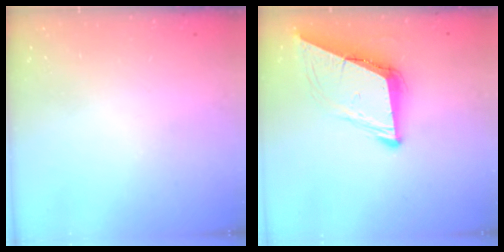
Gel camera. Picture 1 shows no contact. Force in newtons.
{"total": 9.5, "press": 9.4, "slide": 1.6}